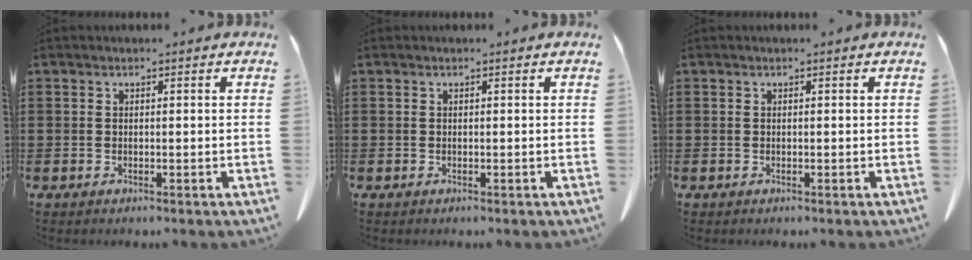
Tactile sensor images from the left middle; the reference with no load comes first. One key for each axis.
{"total": 0.0}
{"total": 0.0}